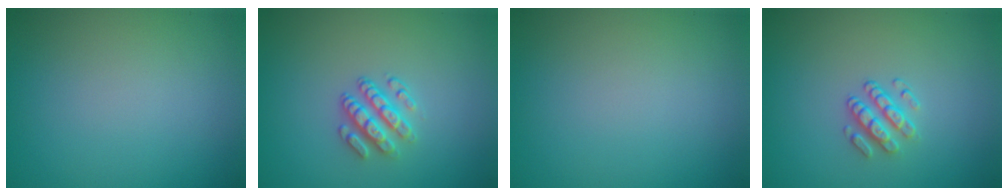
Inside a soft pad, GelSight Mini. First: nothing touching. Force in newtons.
{"total": 2.9, "press": 2.4, "slide": 1.6}
{"total": 0.0}
{"total": 2.0, "press": 1.6, "slide": 1.3}